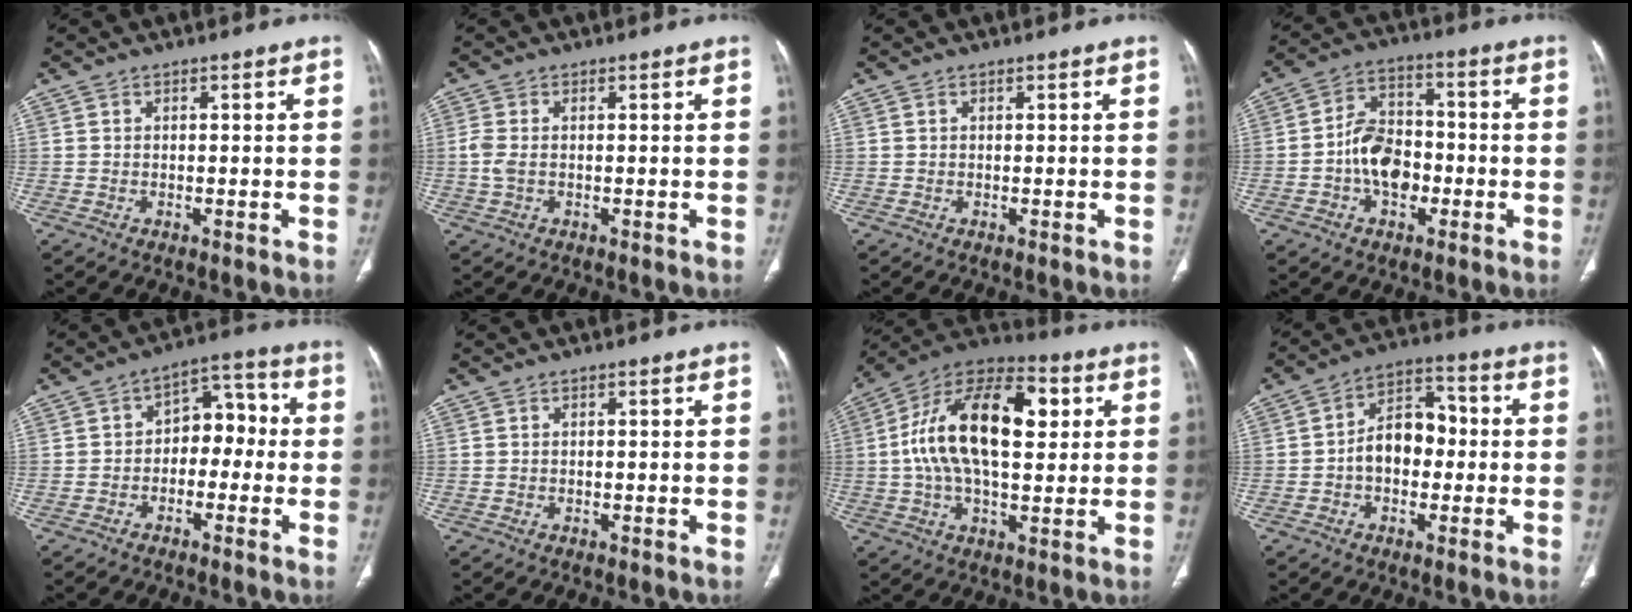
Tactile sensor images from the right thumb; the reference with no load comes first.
{"total": 3.0, "force": [-0.1, 1.6, 2.5], "torque": [-0.078, 0.008, -0.001]}
{"total": 0.0}
{"total": 10.4, "force": [-2.4, 7.2, 7.1], "torque": [-0.097, 0.031, -0.049]}
{"total": 8.4, "force": [-1.1, 5.8, 6.0], "torque": [-0.047, 0.043, -0.032]}
{"total": 0.0}
{"total": 22.0, "force": [3.8, 11.5, 18.4], "torque": [-0.304, 0.019, 0.052]}
{"total": 10.1, "force": [-0.8, 7.0, 7.3], "torque": [-0.089, 0.036, -0.025]}